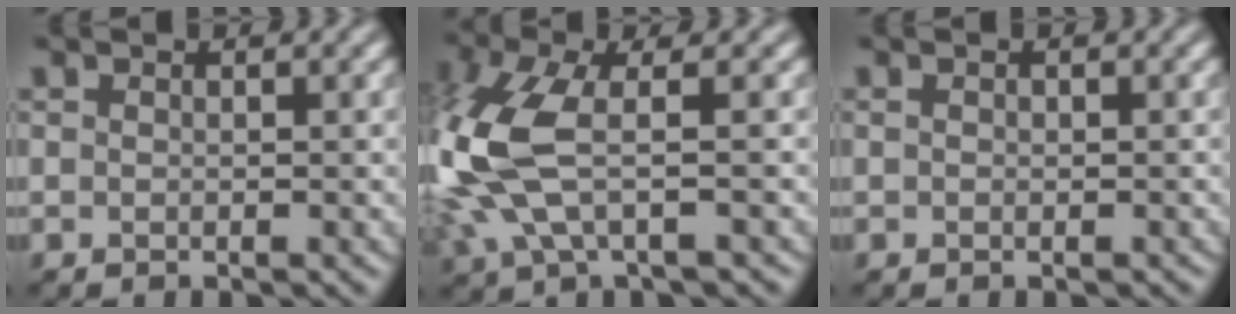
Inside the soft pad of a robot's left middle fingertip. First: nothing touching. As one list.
[{"total": 9.3, "force": [-0.9, 4.9, 7.8], "torque": [-0.210, -0.004, -0.026]}, {"total": 0.6, "force": [0.0, 0.5, 0.3], "torque": [-0.006, -0.002, 0.000]}]